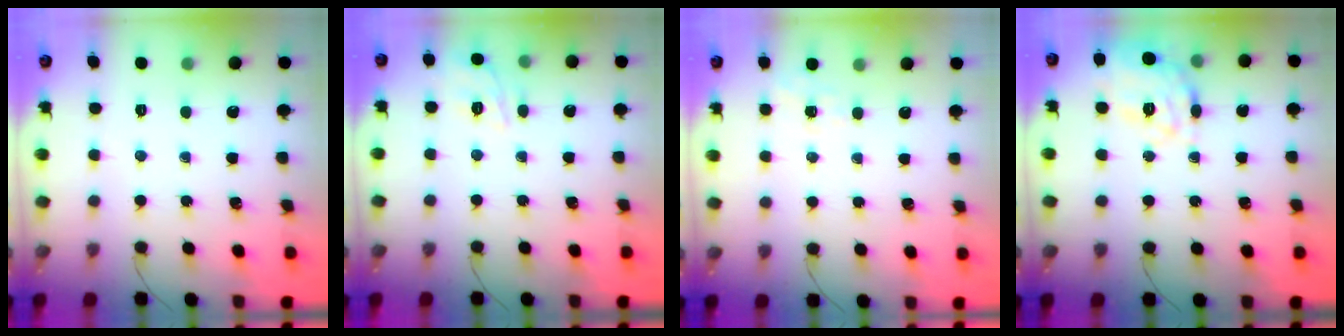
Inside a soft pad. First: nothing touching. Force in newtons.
{"total": 9.6, "press": 9.6, "slide": 1.2}
{"total": 4.5, "press": 4.3, "slide": 1.5}
{"total": 13.1, "press": 13.0, "slide": 1.5}